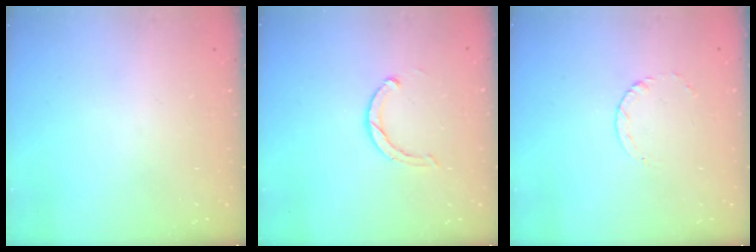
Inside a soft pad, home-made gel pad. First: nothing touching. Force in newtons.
{"total": 3.6, "press": 3.6, "slide": 0.6}
{"total": 2.4, "press": 2.4, "slide": 0.3}